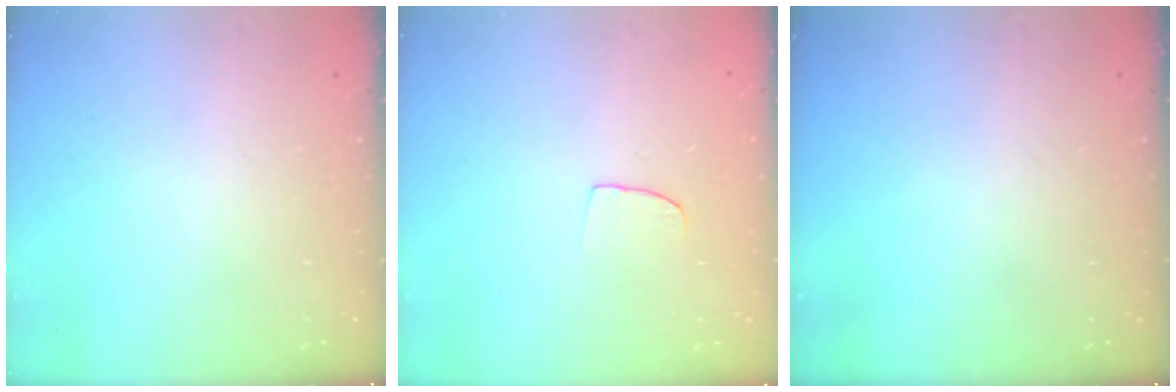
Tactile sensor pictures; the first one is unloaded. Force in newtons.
{"total": 5.5, "press": 5.4, "slide": 0.5}
{"total": 0.0}